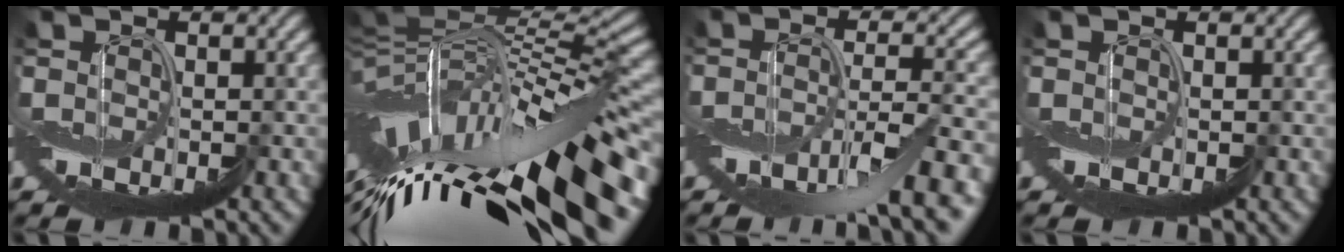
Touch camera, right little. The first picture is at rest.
{"total": 14.9, "force": [-4.3, 6.4, 12.8], "torque": [-0.229, -0.001, -0.062]}
{"total": 8.5, "force": [-3.9, 2.7, 7.0], "torque": [-0.119, -0.010, -0.064]}
{"total": 0.0}